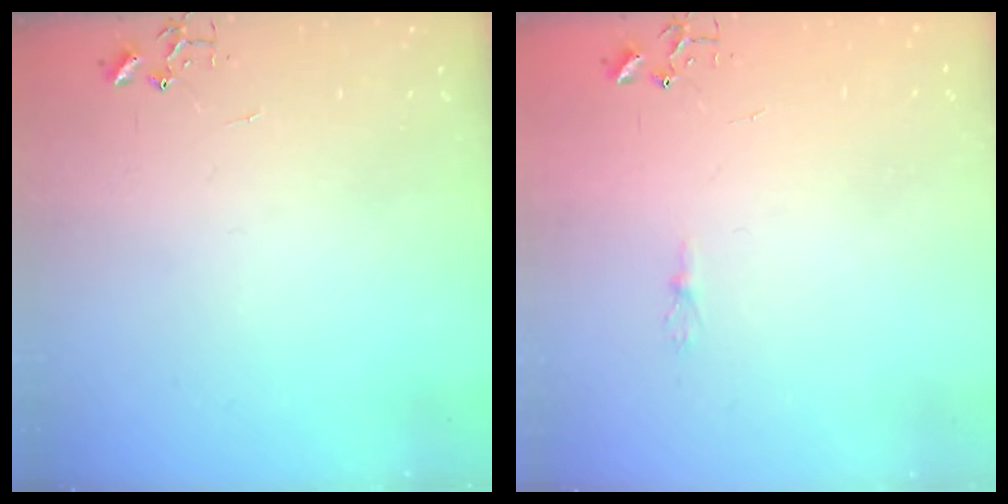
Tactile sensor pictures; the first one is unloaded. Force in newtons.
{"total": 4.7, "press": 4.6, "slide": 0.6}